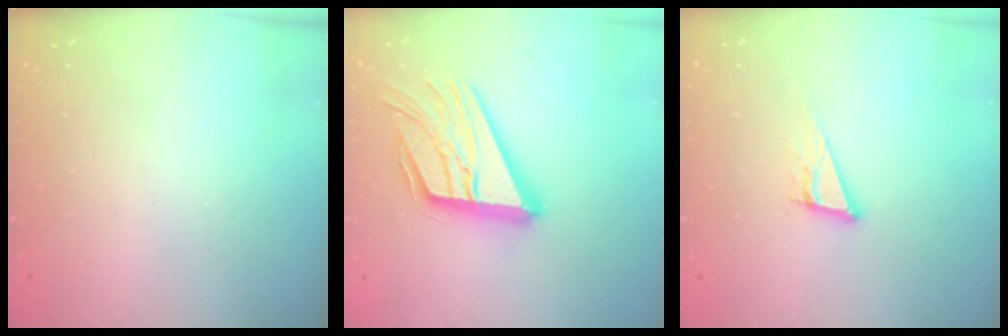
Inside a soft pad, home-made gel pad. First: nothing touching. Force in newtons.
{"total": 21.6, "press": 21.5, "slide": 2.3}
{"total": 7.6, "press": 7.3, "slide": 2.3}